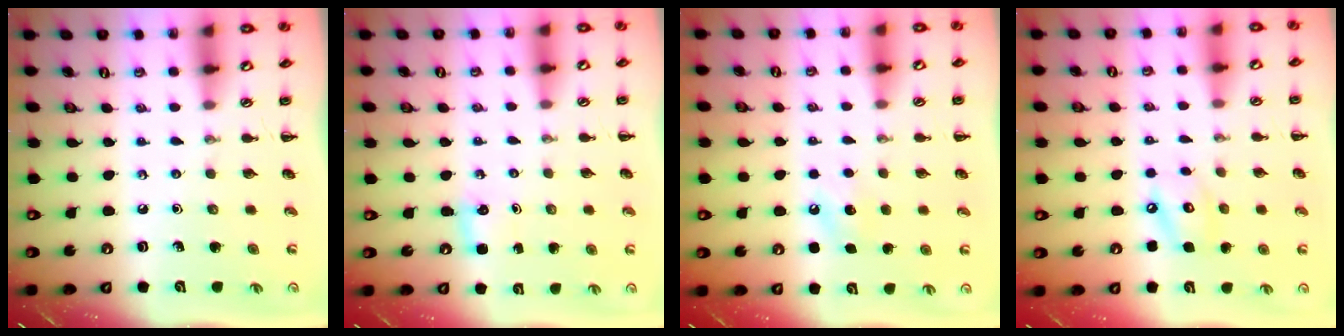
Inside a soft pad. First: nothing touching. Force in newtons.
{"total": 2.4, "press": 2.3, "slide": 0.7}
{"total": 6.8, "press": 6.5, "slide": 1.9}
{"total": 7.7, "press": 7.6, "slide": 1.1}